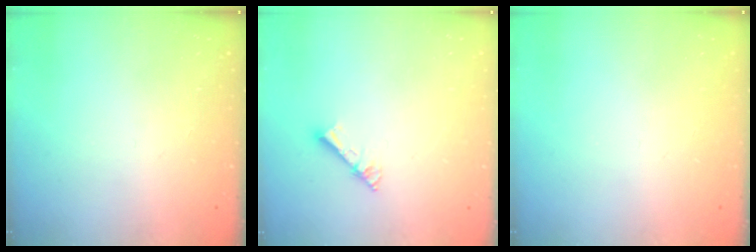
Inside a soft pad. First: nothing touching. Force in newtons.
{"total": 3.0, "press": 3.0, "slide": 0.4}
{"total": 0.0}